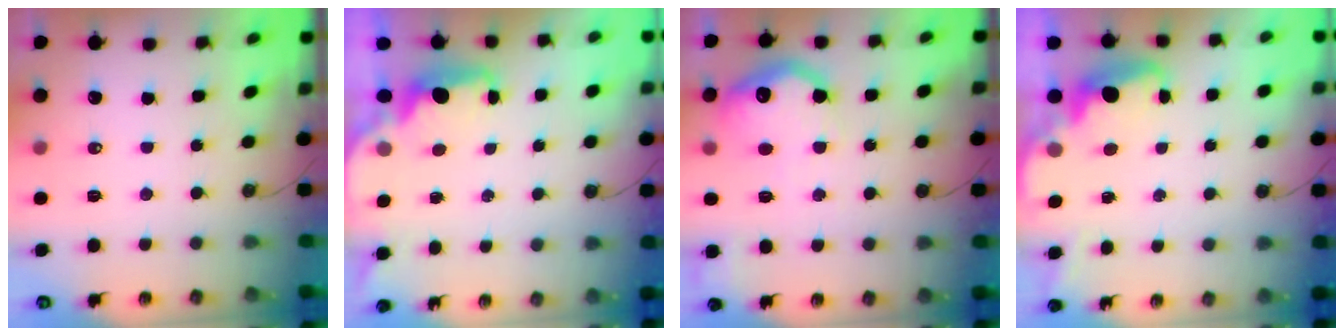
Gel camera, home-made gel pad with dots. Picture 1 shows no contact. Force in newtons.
{"total": 2.0, "press": 1.8, "slide": 0.8}
{"total": 17.0, "press": 16.9, "slide": 0.9}
{"total": 2.8, "press": 2.7, "slide": 0.8}